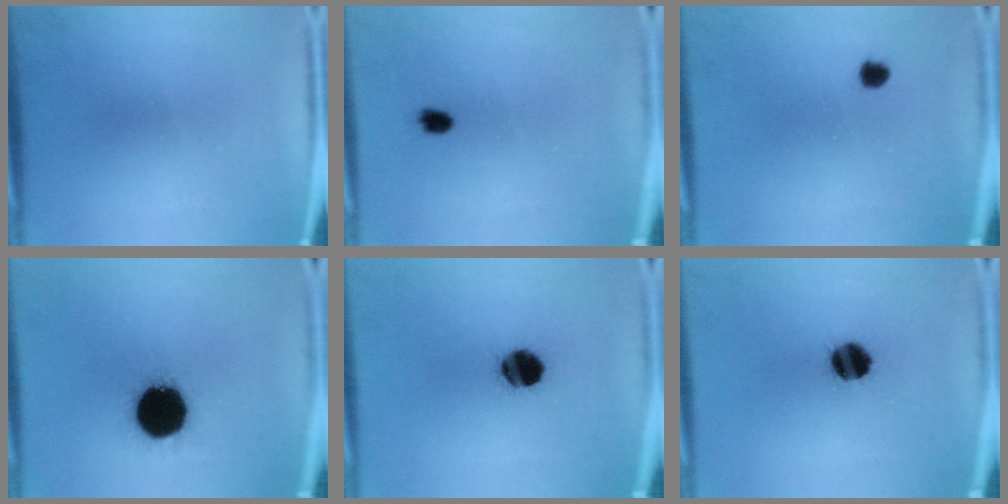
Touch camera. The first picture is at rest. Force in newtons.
{"total": 2.7}
{"total": 1.7}
{"total": 20.0}
{"total": 8.7}
{"total": 7.9}